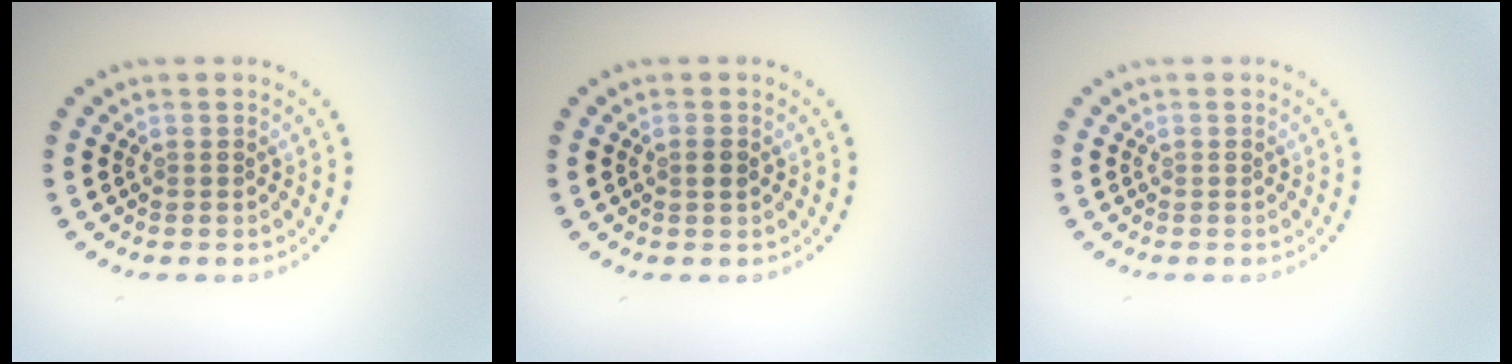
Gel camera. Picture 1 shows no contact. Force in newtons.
{"total": 0.9, "press": 0.8, "slide": 0.3}
{"total": 0.0}